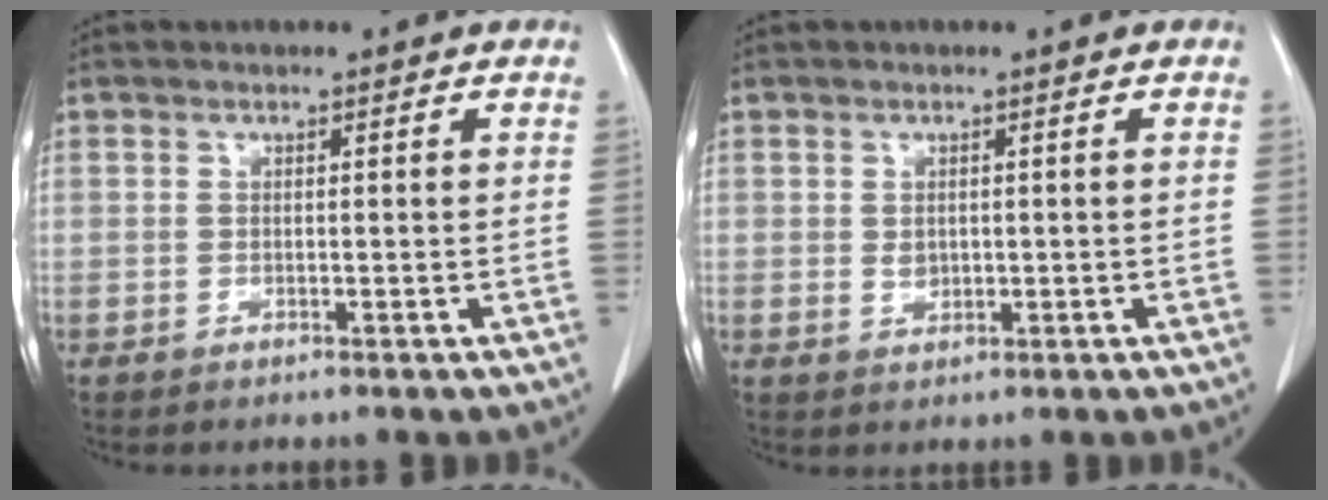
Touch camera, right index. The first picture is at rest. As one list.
[{"total": 2.1, "force": [0.0, 1.7, 1.2], "torque": [-0.021, 0.003, 0.007]}]